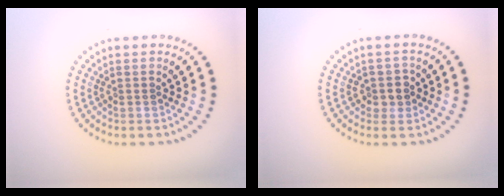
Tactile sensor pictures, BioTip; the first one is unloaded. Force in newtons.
{"total": 1.9, "press": 1.6, "slide": 1.0}